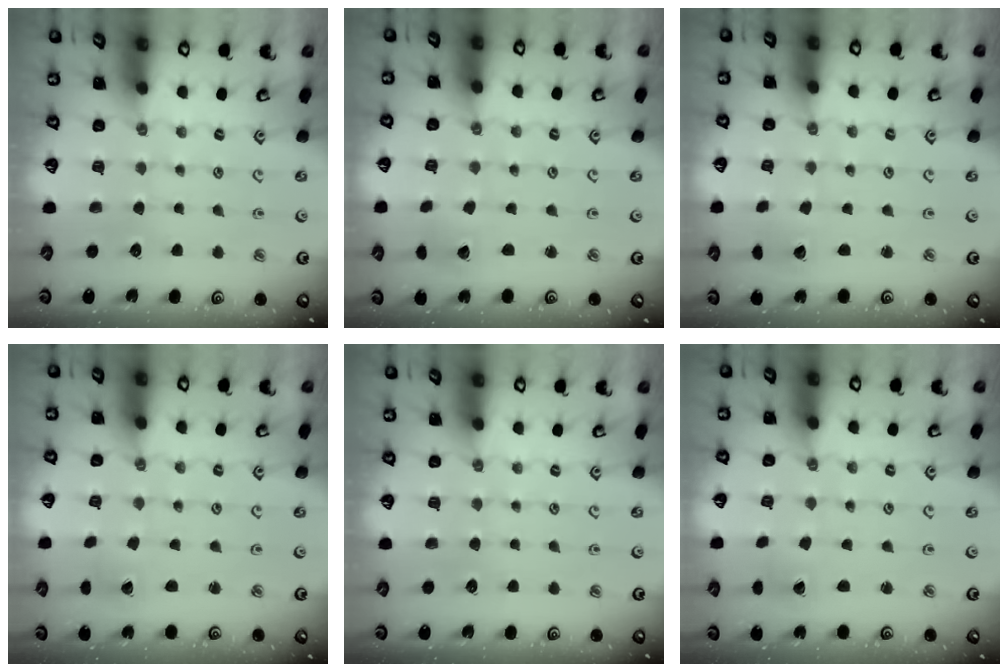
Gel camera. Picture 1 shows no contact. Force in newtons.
{"total": 2.7, "press": 2.7, "slide": 0.2}
{"total": 2.0, "press": 2.0, "slide": 0.2}
{"total": 0.0}
{"total": 0.0}
{"total": 0.0}